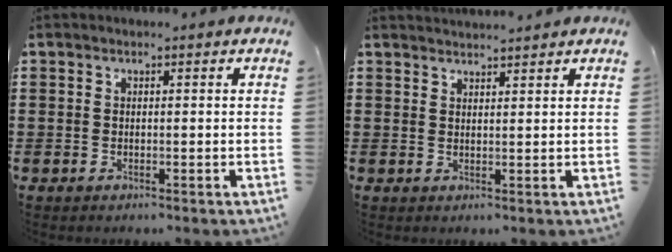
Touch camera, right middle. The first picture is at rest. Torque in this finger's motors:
{"motor_torque": [-0.07, 0.17, -0.04, -0.01]}